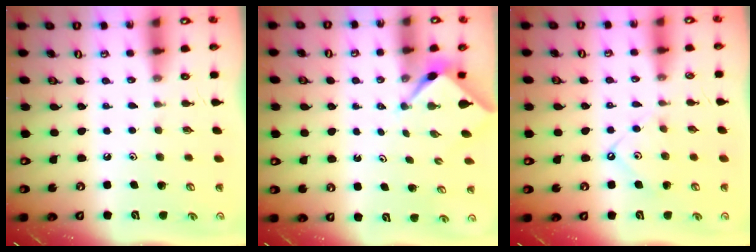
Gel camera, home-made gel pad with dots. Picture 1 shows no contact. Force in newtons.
{"total": 2.2, "press": 2.2, "slide": 0.1}
{"total": 6.7, "press": 6.7, "slide": 0.8}